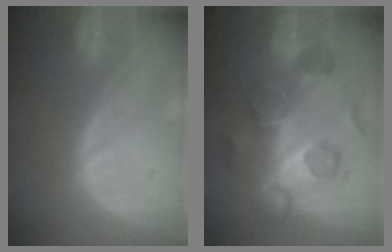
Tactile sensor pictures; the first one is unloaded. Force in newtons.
{"total": 8.7, "press": 8.4, "slide": 2.0}